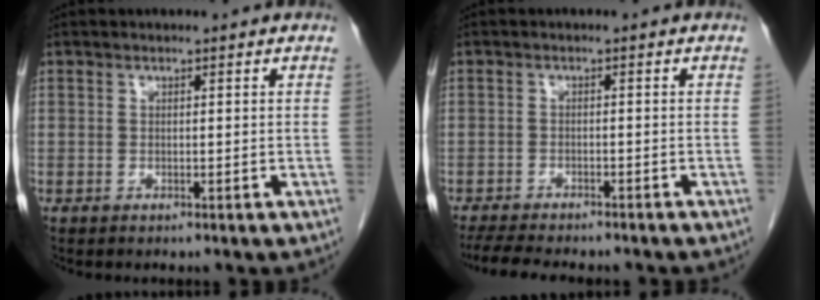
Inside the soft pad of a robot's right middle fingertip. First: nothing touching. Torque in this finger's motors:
{"motor_torque": [0.47, -0.33, 0.06, 0.02]}